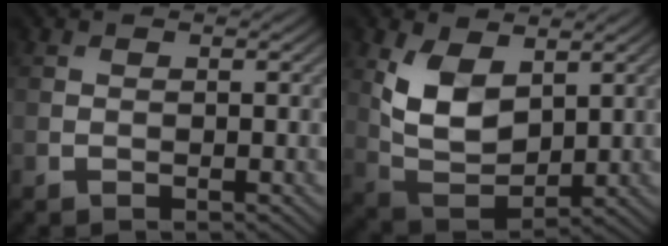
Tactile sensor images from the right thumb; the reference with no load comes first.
{"total": 8.4, "force": [3.0, 4.9, 6.1], "torque": [-0.134, -0.012, 0.060]}